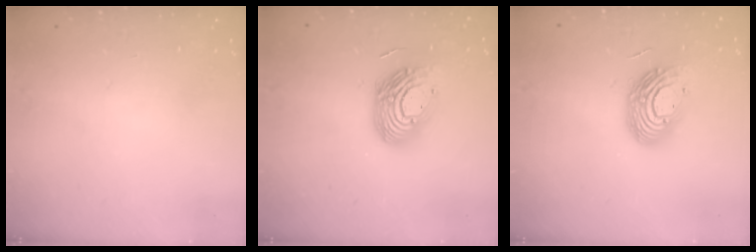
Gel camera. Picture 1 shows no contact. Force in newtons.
{"total": 14.8, "press": 14.8, "slide": 1.0}
{"total": 14.2, "press": 14.2, "slide": 1.1}